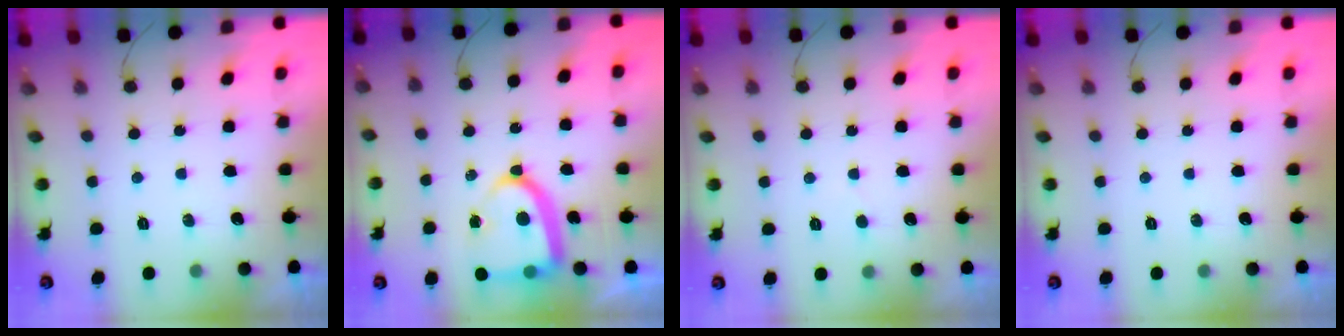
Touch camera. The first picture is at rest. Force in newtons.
{"total": 15.3, "press": 15.2, "slide": 1.5}
{"total": 1.8, "press": 1.8, "slide": 0.2}
{"total": 0.0}